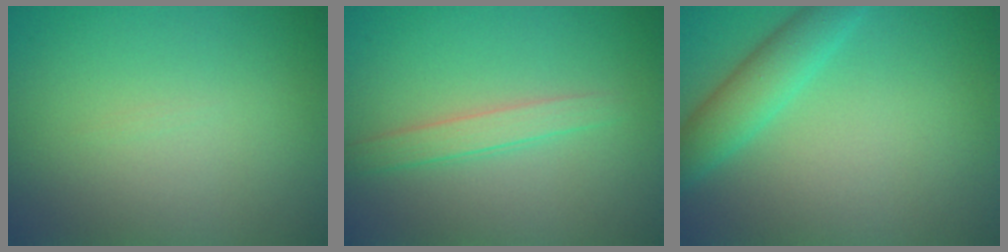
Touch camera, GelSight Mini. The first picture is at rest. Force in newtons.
{"total": 1.9, "press": 1.9, "slide": 0.1}
{"total": 3.3, "press": 3.3, "slide": 0.1}